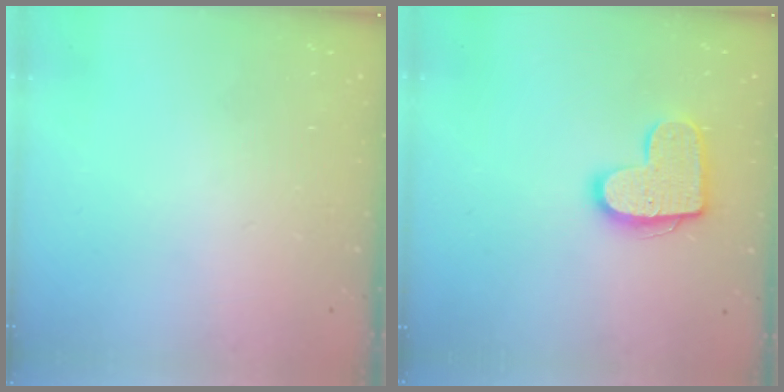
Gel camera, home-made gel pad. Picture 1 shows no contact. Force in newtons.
{"total": 12.8, "press": 12.8, "slide": 0.6}